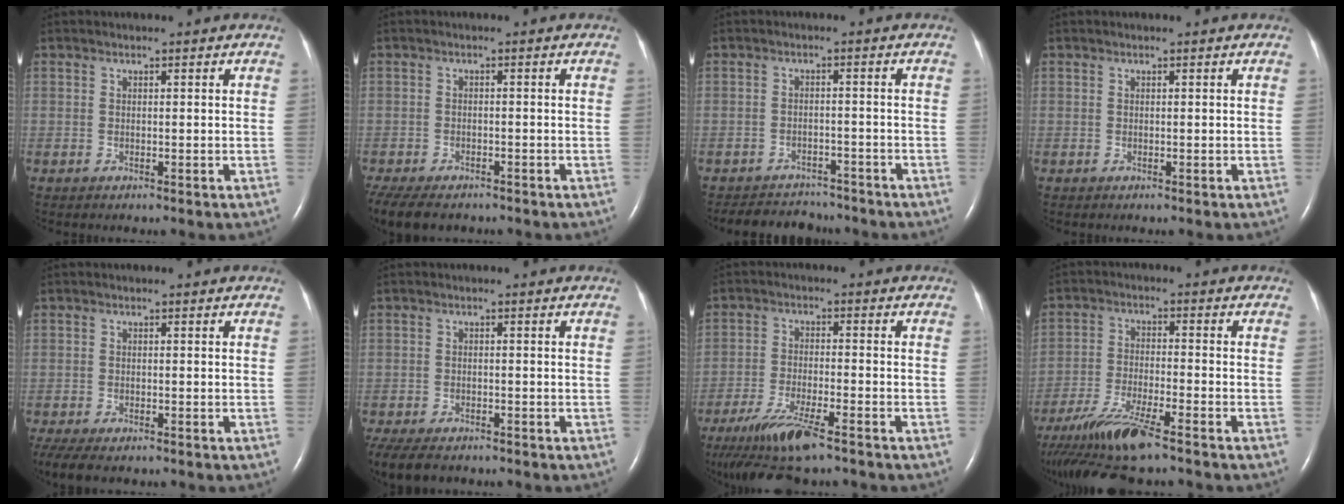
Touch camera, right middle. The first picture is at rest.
{"total": 11.8, "force": [-8.8, 5.4, 5.6], "torque": [-0.137, -0.016, -0.123]}
{"total": 7.8, "force": [-7.3, 2.5, 1.0], "torque": [-0.017, 0.004, -0.099]}
{"total": 0.0}
{"total": 7.9, "force": [-6.0, 3.0, 4.3], "torque": [-0.091, -0.012, -0.093]}
{"total": 9.4, "force": [-7.3, 3.8, 4.5], "torque": [-0.099, -0.012, -0.109]}
{"total": 10.6, "force": [-7.9, 1.2, 7.1], "torque": [-0.135, -0.030, -0.136]}
{"total": 12.1, "force": [-9.6, 0.6, 7.3], "torque": [-0.141, -0.030, -0.166]}